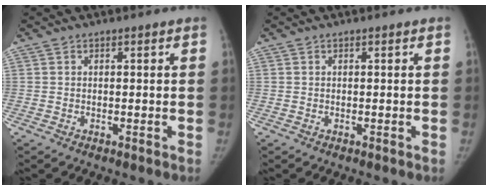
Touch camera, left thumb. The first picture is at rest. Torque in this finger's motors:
{"motor_torque": [0.02, 0.02, 0.13, -0.12, 0.04]}